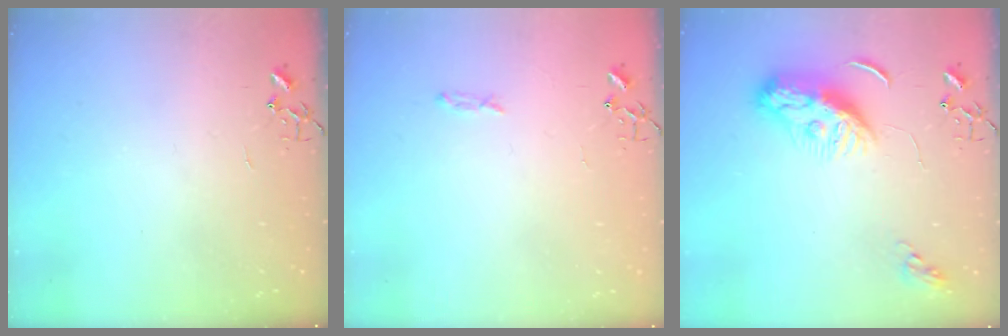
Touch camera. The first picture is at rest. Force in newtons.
{"total": 3.4, "press": 3.4, "slide": 0.5}
{"total": 9.4, "press": 9.4, "slide": 0.8}